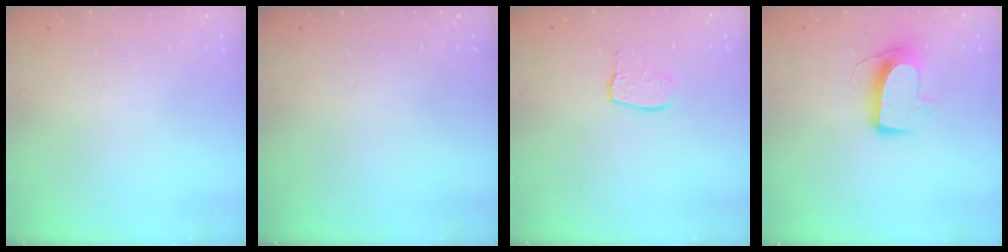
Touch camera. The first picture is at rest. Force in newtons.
{"total": 0.0}
{"total": 8.2, "press": 8.2, "slide": 0.7}
{"total": 10.3, "press": 10.3, "slide": 0.7}